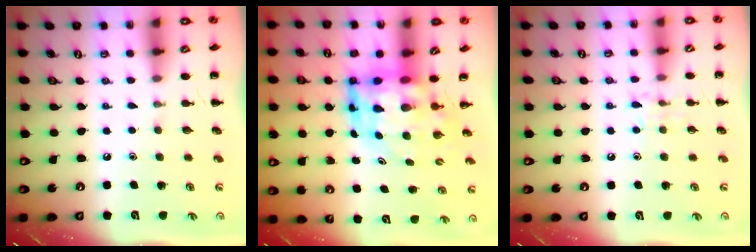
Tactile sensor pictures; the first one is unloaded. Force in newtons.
{"total": 7.9, "press": 7.5, "slide": 2.5}
{"total": 6.3, "press": 6.2, "slide": 1.3}